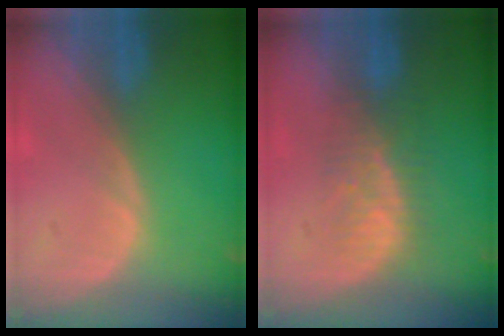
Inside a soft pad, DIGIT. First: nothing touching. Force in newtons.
{"total": 5.4, "press": 5.1, "slide": 1.6}